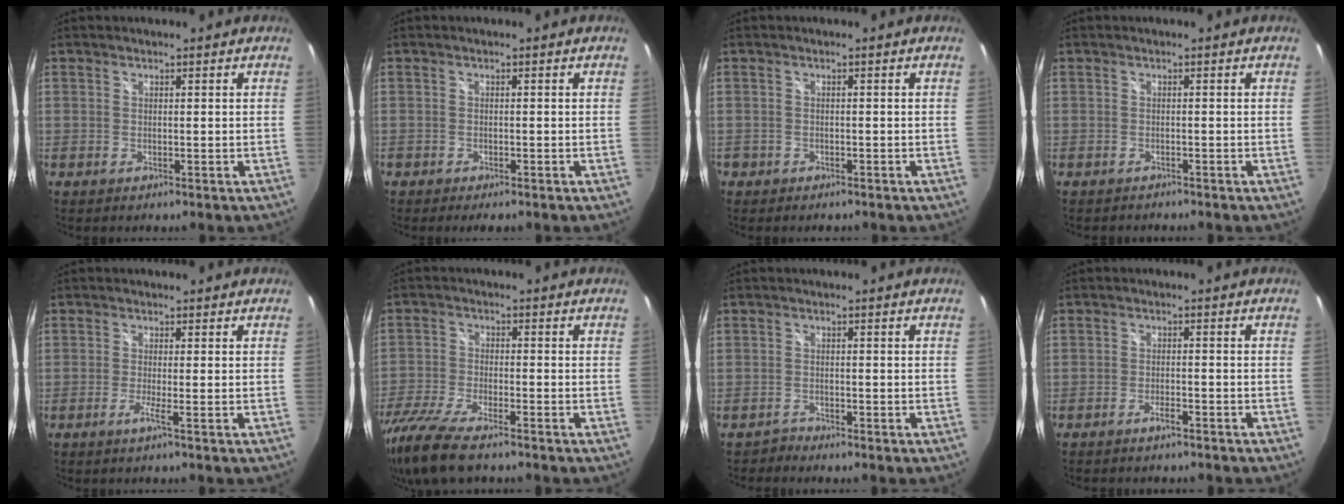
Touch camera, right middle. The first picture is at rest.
{"total": 2.2, "force": [-1.7, 0.7, 1.1], "torque": [-0.021, -0.013, -0.027]}
{"total": 1.7, "force": [-1.1, 1.4, 0.2], "torque": [-0.013, -0.001, -0.015]}
{"total": 1.4, "force": [-1.4, 0.3, 0.2], "torque": [-0.007, -0.005, -0.020]}
{"total": 1.5, "force": [-0.7, -0.7, 1.2], "torque": [-0.019, -0.008, -0.020]}
{"total": 13.6, "force": [-10.7, 2.9, 7.9], "torque": [-0.182, -0.043, -0.200]}
{"total": 1.4, "force": [-1.3, 0.2, -0.4], "torque": [0.008, 0.001, -0.026]}
{"total": 2.5, "force": [-2.2, 0.5, 1.0], "torque": [-0.029, 0.000, -0.035]}